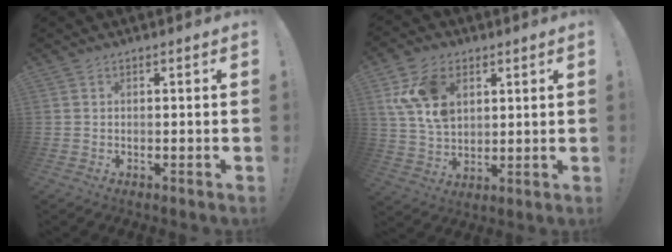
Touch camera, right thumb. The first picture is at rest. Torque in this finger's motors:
{"motor_torque": [1.79, 1.94, 1.23, 0.49, 0.08]}